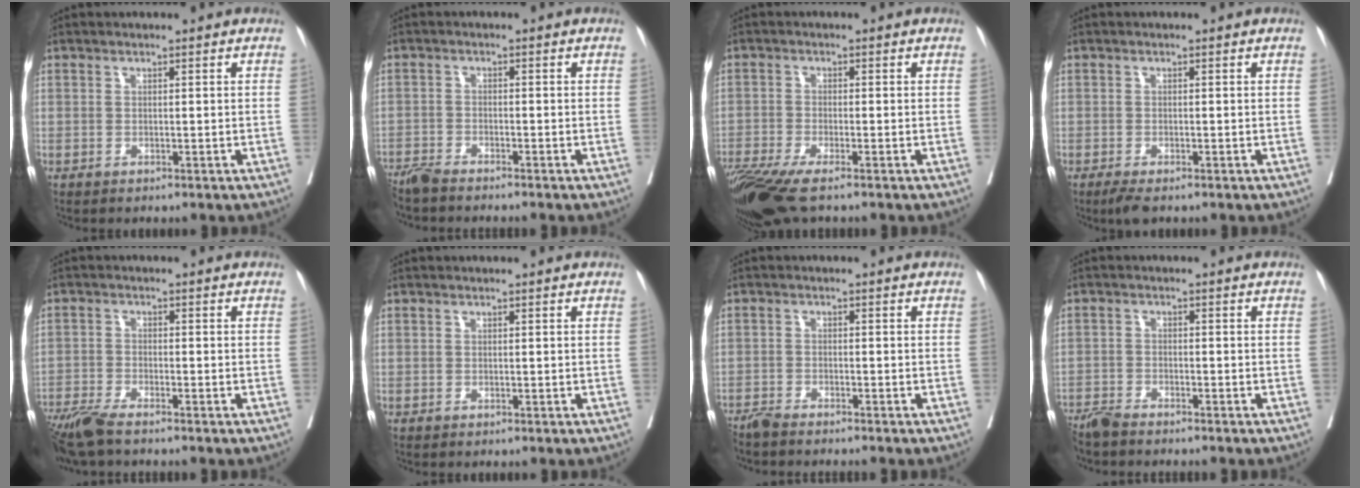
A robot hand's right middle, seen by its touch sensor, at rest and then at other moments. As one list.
[{"total": 4.2, "force": [-3.9, 0.0, 1.6], "torque": [-0.020, -0.010, -0.068]}, {"total": 9.2, "force": [-6.7, 1.5, 6.0], "torque": [-0.112, -0.018, -0.122]}, {"total": 2.6, "force": [-1.8, 0.7, 1.8], "torque": [-0.031, -0.007, -0.029]}, {"total": 6.1, "force": [-5.0, 0.4, 3.3], "torque": [-0.062, -0.019, -0.097]}, {"total": 0.0}, {"total": 3.9, "force": [-3.6, -0.2, 1.5], "torque": [-0.016, -0.007, -0.060]}, {"total": 4.4, "force": [-4.1, 0.3, 1.6], "torque": [-0.020, -0.012, -0.073]}]